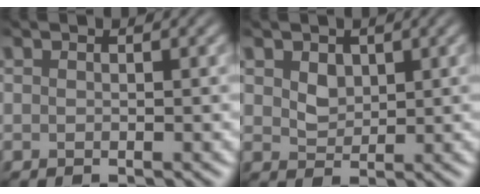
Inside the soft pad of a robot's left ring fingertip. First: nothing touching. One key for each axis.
{"total": 1.8, "fx": 0.8, "fy": 1.3, "fz": 0.9, "tx": -0.018, "ty": -0.003, "tz": 0.019}